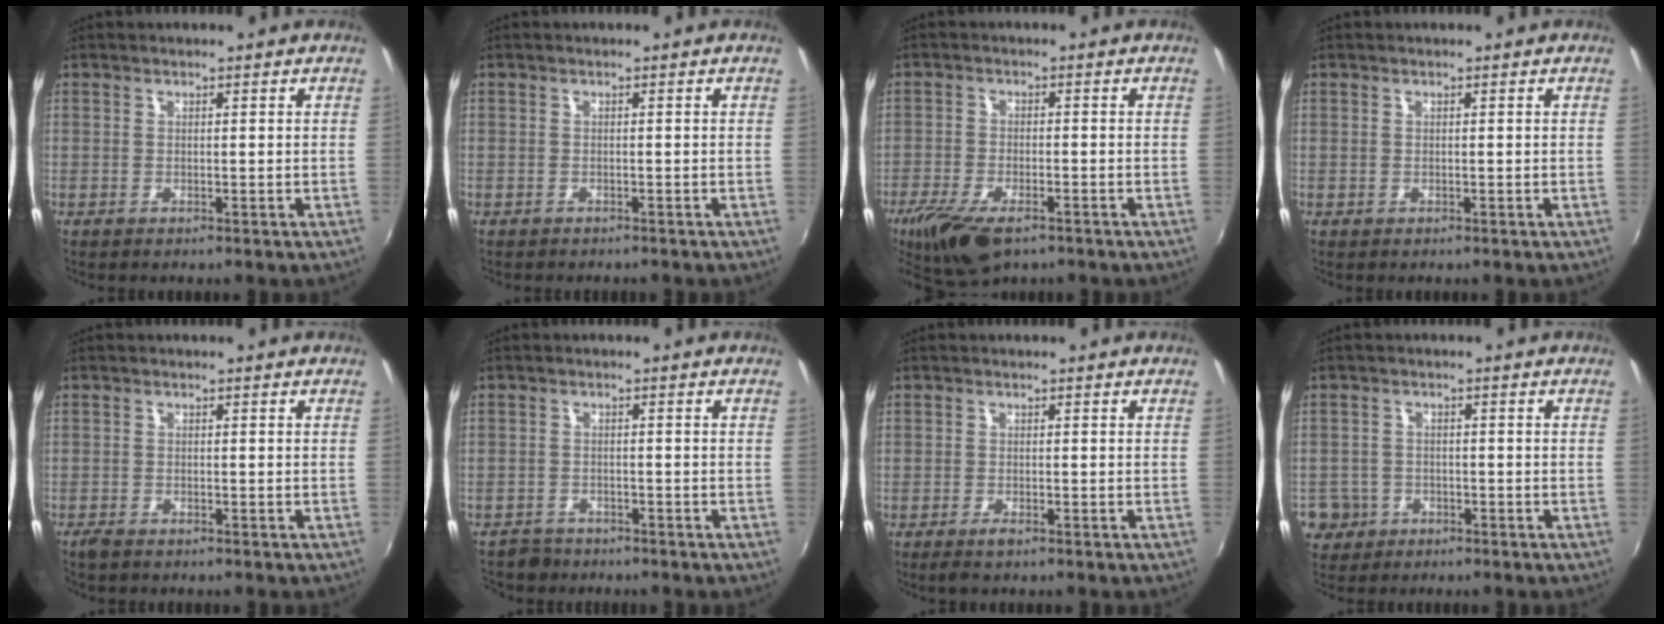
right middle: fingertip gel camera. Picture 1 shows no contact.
{"total": 1.4, "force": [-1.4, -0.2, 0.1], "torque": [-0.005, -0.011, -0.021]}
{"total": 11.7, "force": [-7.6, 4.7, 7.5], "torque": [-0.173, -0.037, -0.135]}
{"total": 0.0}
{"total": 2.0, "force": [-1.7, 0.7, 0.9], "torque": [-0.023, -0.005, -0.034]}
{"total": 4.1, "force": [-3.5, 2.1, 0.2], "torque": [-0.020, 0.003, -0.063]}
{"total": 1.6, "force": [-1.2, 0.5, 1.0], "torque": [-0.022, -0.005, -0.025]}
{"total": 4.9, "force": [-2.0, 4.4, 1.0], "torque": [-0.038, 0.006, -0.029]}